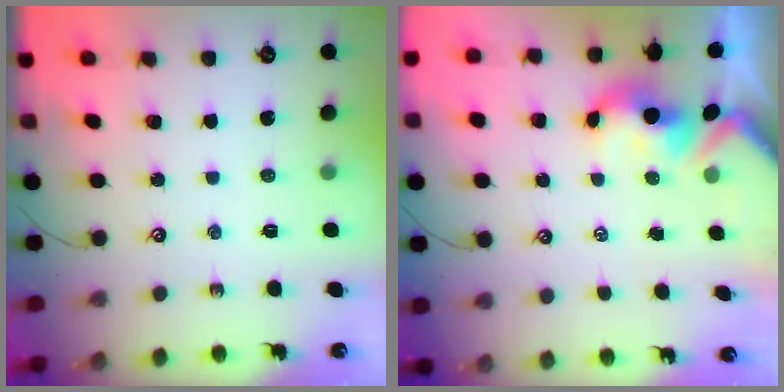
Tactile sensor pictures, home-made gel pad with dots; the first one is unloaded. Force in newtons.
{"total": 2.2, "press": 2.1, "slide": 0.7}